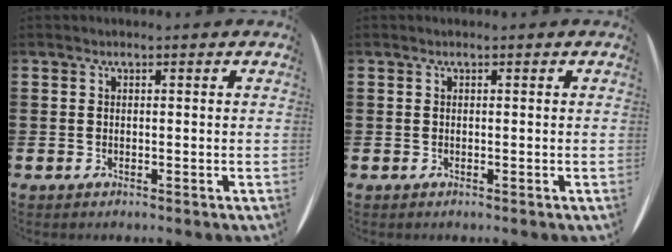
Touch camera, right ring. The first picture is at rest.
{"total": 0.0}